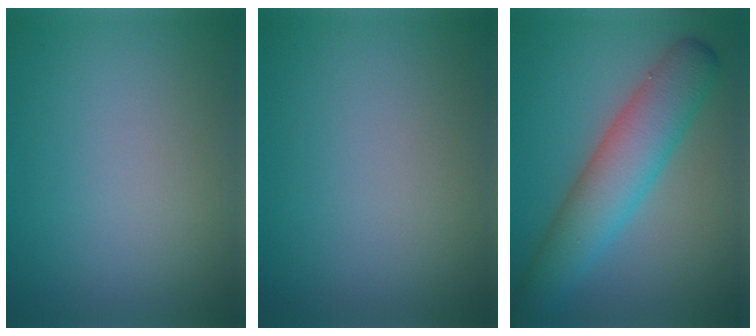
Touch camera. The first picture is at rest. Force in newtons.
{"total": 0.0}
{"total": 7.1, "press": 7.1, "slide": 0.1}